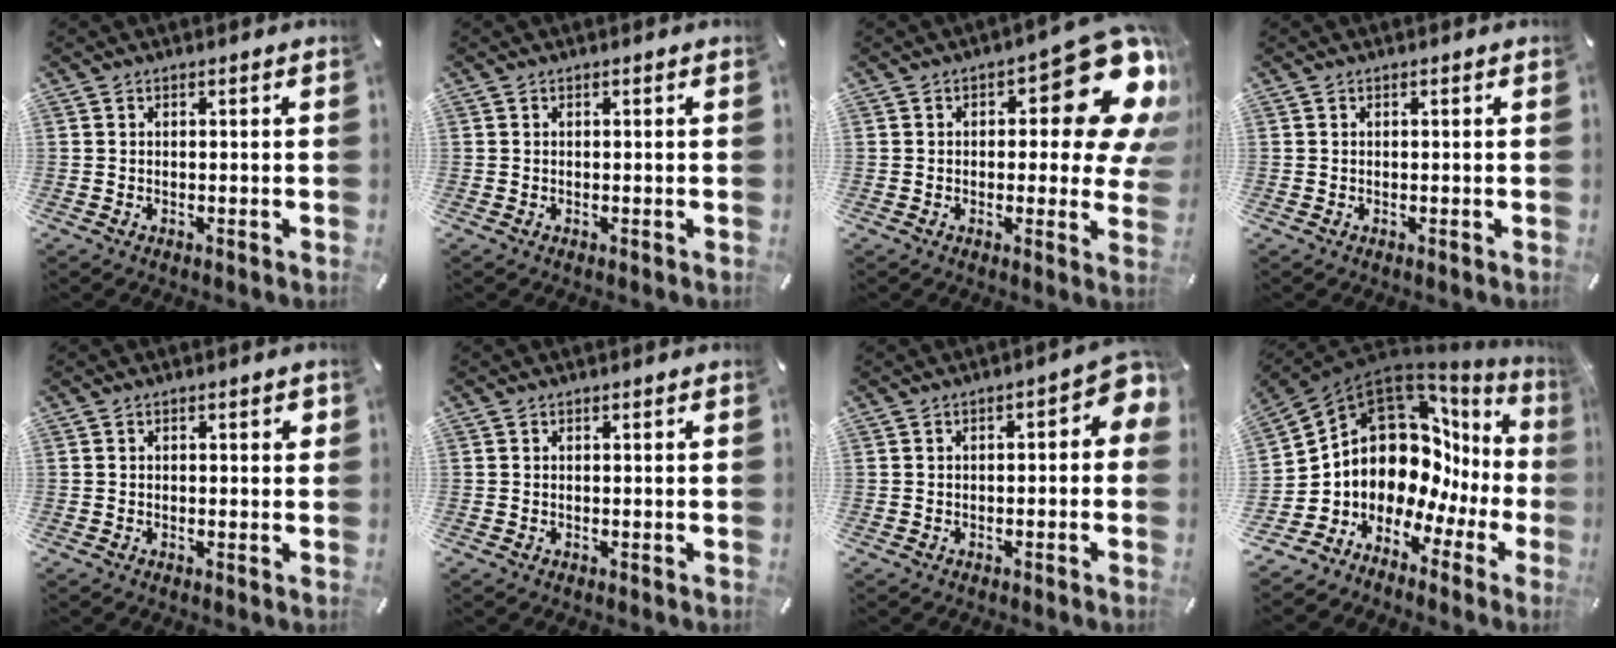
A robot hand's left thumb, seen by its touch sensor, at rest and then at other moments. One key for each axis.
{"total": 0.0}
{"total": 18.5, "fx": 7.3, "fy": 7.3, "fz": 15.3, "tx": -0.182, "ty": -0.060, "tz": 0.115}
{"total": 0.0}
{"total": 1.4, "fx": 0.2, "fy": 0.6, "fz": 1.2, "tx": -0.024, "ty": 0.004, "tz": 0.001}
{"total": 0.0}
{"total": 4.8, "fx": -0.7, "fy": 2.3, "fz": 4.1, "tx": -0.050, "ty": 0.004, "tz": -0.017}
{"total": 12.8, "fx": 3.6, "fy": 10.1, "fz": 6.8, "tx": -0.135, "ty": -0.083, "tz": 0.067}